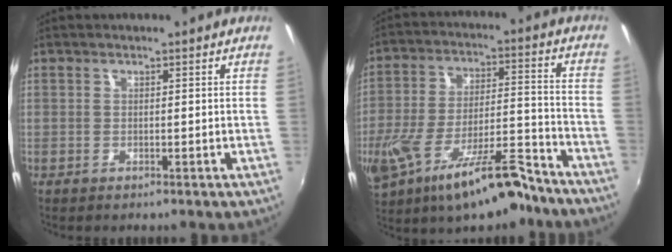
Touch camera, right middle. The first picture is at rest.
{"total": 18.7, "force": [-12.9, 5.0, 12.6], "torque": [-0.235, -0.030, -0.206]}